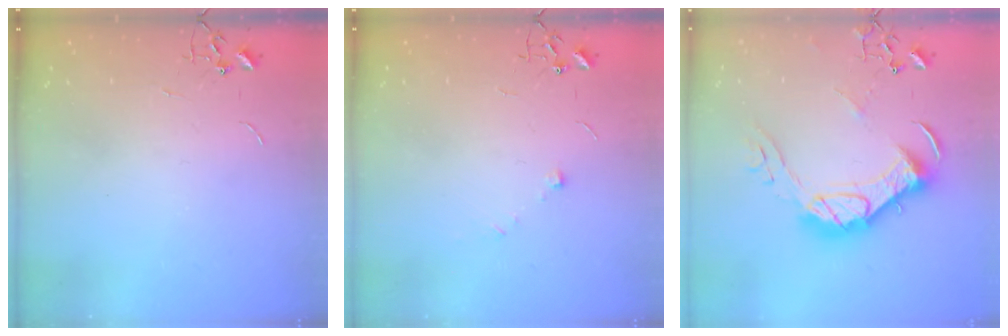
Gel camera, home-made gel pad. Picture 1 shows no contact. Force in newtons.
{"total": 4.2, "press": 4.2, "slide": 0.5}
{"total": 16.8, "press": 16.8, "slide": 1.4}